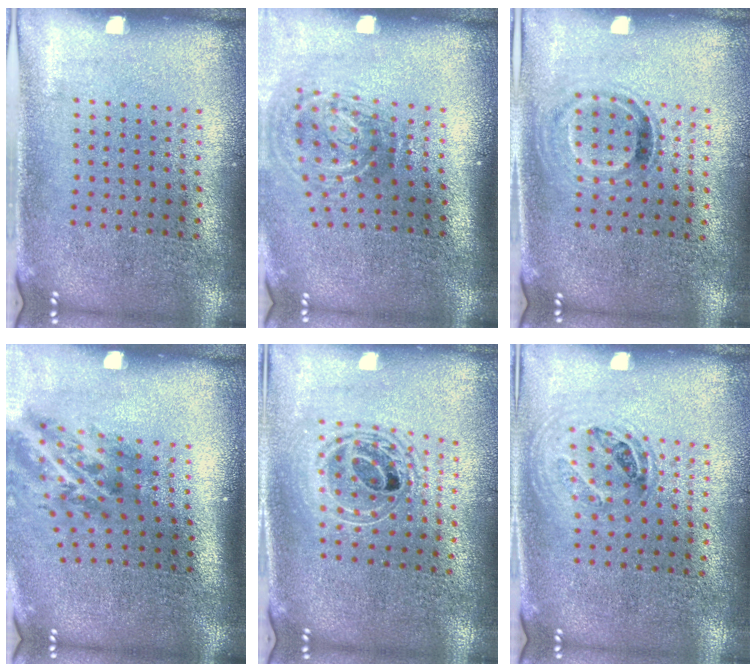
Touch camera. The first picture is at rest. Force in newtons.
{"total": 2.0, "press": 1.2, "slide": 1.6}
{"total": 0.9, "press": 0.8, "slide": 0.4}
{"total": 2.1, "press": 1.3, "slide": 1.6}
{"total": 1.7, "press": 1.4, "slide": 0.9}
{"total": 1.1, "press": 0.9, "slide": 0.6}